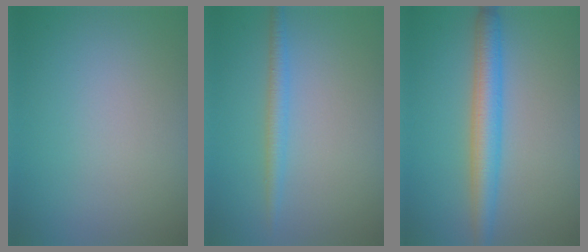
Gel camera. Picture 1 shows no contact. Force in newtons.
{"total": 1.9, "press": 1.9, "slide": 0.0}
{"total": 4.3, "press": 4.3, "slide": 0.0}